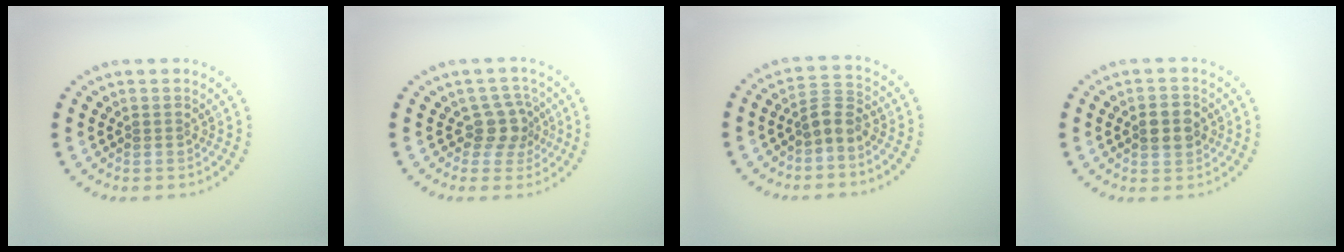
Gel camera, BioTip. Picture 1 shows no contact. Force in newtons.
{"total": 2.7, "press": 2.1, "slide": 1.8}
{"total": 2.2, "press": 1.8, "slide": 1.2}
{"total": 2.8, "press": 2.8, "slide": 0.2}